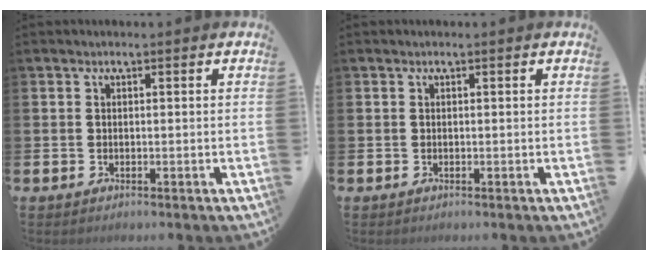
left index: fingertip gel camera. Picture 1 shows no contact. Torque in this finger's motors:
{"motor_torque": [0.01, 0.00, 0.00, 0.00]}